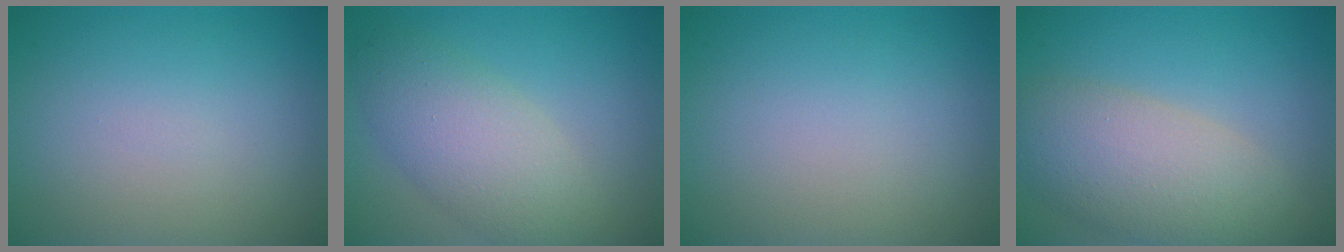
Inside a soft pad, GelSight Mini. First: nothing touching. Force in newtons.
{"total": 5.6, "press": 5.6, "slide": 0.1}
{"total": 0.0}
{"total": 6.9, "press": 6.9, "slide": 0.6}